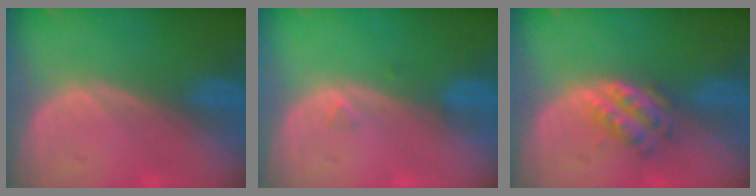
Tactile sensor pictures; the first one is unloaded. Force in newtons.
{"total": 0.7, "press": 0.7, "slide": 0.2}
{"total": 4.5, "press": 4.4, "slide": 0.8}